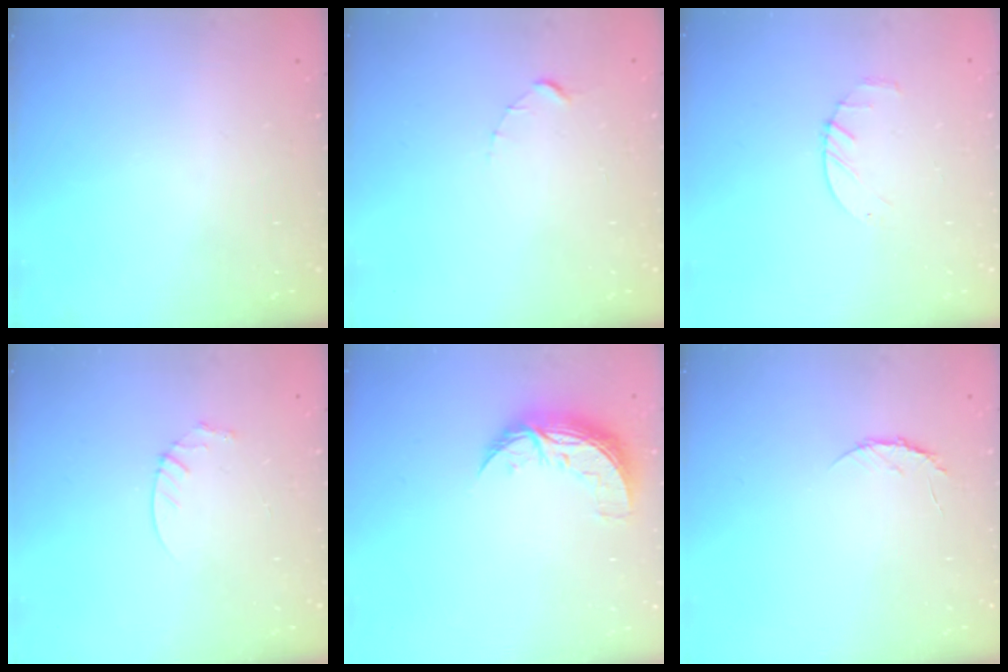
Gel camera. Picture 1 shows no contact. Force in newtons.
{"total": 1.5, "press": 1.5, "slide": 0.2}
{"total": 2.4, "press": 2.3, "slide": 0.3}
{"total": 3.6, "press": 3.6, "slide": 0.4}
{"total": 9.3, "press": 9.3, "slide": 0.5}
{"total": 4.7, "press": 4.6, "slide": 0.4}